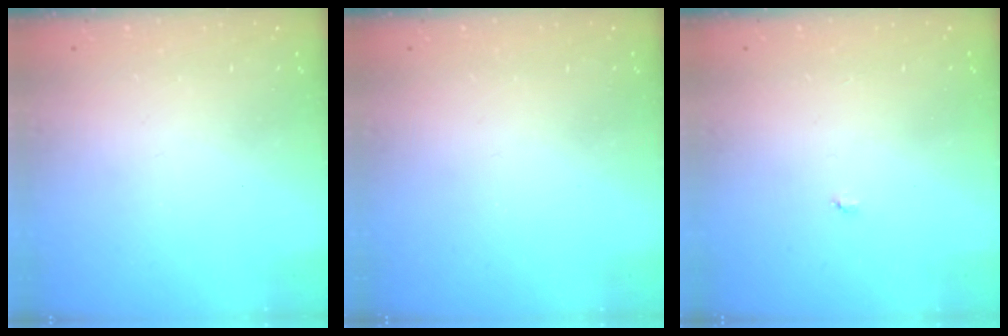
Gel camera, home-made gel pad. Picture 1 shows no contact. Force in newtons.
{"total": 0.0}
{"total": 2.9, "press": 2.9, "slide": 0.3}